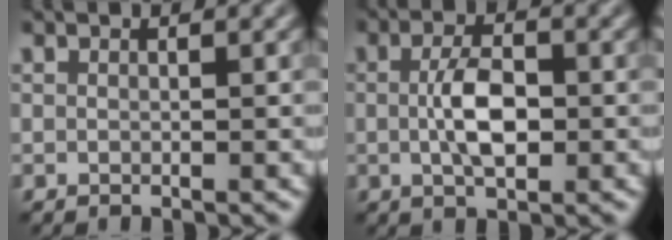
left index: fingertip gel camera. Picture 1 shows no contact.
{"total": 4.1, "force": [-0.2, 1.8, 3.6], "torque": [-0.073, 0.002, -0.004]}